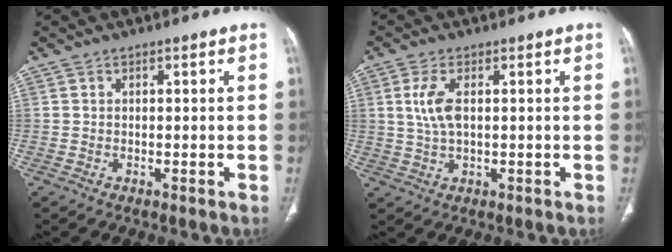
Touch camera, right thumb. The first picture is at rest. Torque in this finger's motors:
{"motor_torque": [-0.33, 0.07, -0.09, -0.20, 0.21]}